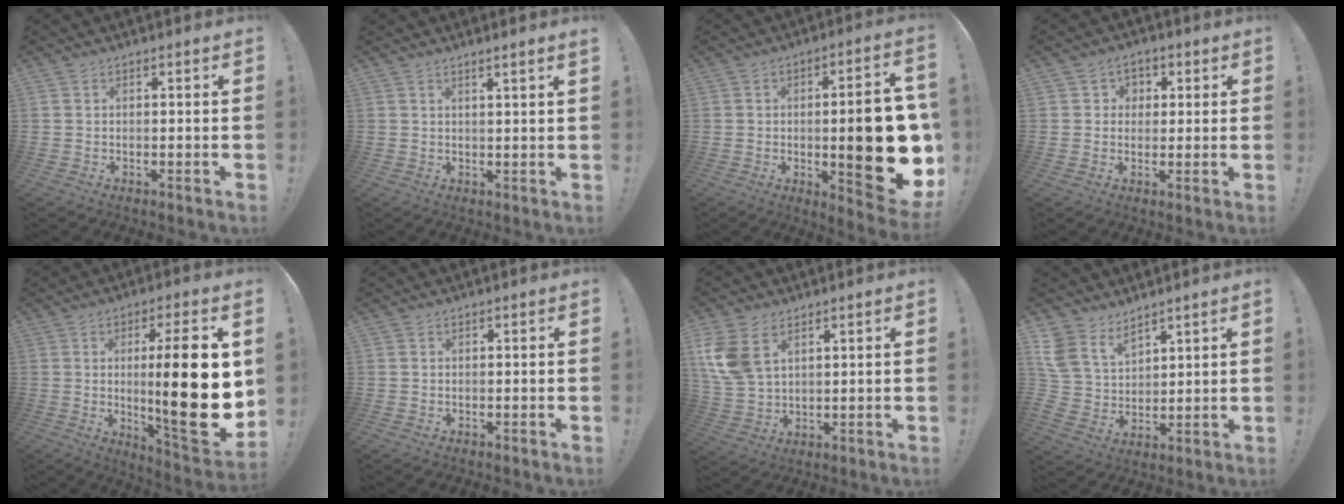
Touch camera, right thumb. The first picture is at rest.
{"total": 2.3, "force": [1.6, -0.6, 1.5], "torque": [-0.025, -0.008, 0.025]}
{"total": 21.6, "force": [-1.8, 6.5, 20.5], "torque": [-0.267, -0.005, -0.014]}
{"total": 4.2, "force": [1.0, 4.0, 1.0], "torque": [-0.012, -0.005, 0.017]}
{"total": 22.0, "force": [1.1, 3.8, 21.7], "torque": [-0.337, -0.028, 0.012]}
{"total": 0.0}
{"total": 10.2, "force": [5.0, 6.3, 6.3], "torque": [-0.140, -0.013, 0.098]}
{"total": 10.2, "force": [7.3, 6.1, 3.8], "torque": [-0.092, -0.050, 0.145]}